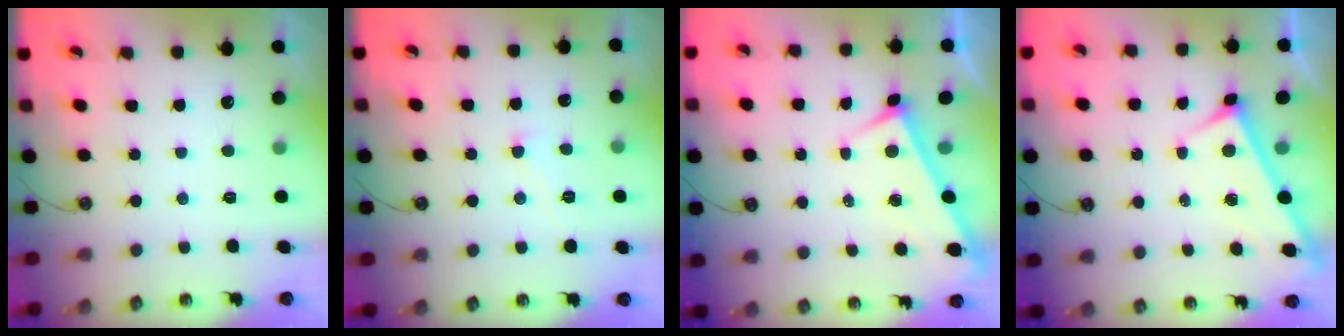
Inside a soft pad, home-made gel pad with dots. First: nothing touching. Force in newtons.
{"total": 3.6, "press": 3.6, "slide": 0.1}
{"total": 4.1, "press": 4.1, "slide": 0.1}
{"total": 2.9, "press": 2.9, "slide": 0.3}